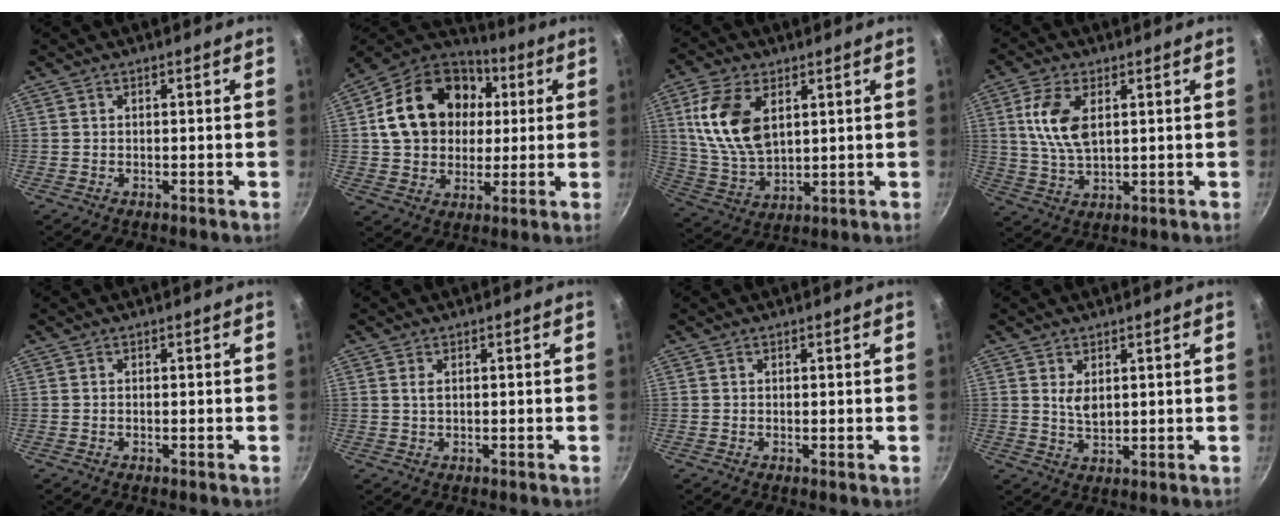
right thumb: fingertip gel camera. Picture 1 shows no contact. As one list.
[{"total": 21.3, "force": [4.0, 16.6, 12.7], "torque": [-0.200, 0.026, 0.066]}, {"total": 14.3, "force": [4.3, 8.4, 10.7], "torque": [-0.195, -0.018, 0.095]}, {"total": 9.5, "force": [2.4, 5.0, 7.6], "torque": [-0.149, -0.008, 0.049]}, {"total": 0.0}, {"total": 1.2, "force": [0.4, 0.6, 1.0], "torque": [-0.020, 0.000, 0.008]}, {"total": 0.0}, {"total": 3.8, "force": [1.4, 2.0, 2.9], "torque": [-0.047, -0.013, 0.029]}]